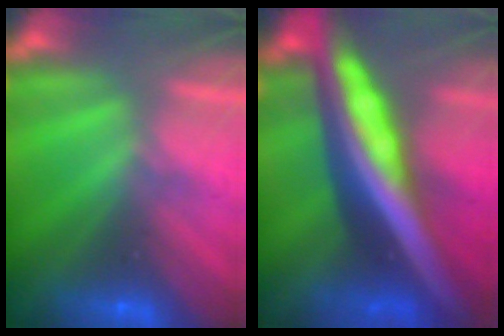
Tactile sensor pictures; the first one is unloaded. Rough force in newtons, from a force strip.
{"total": 9.6}